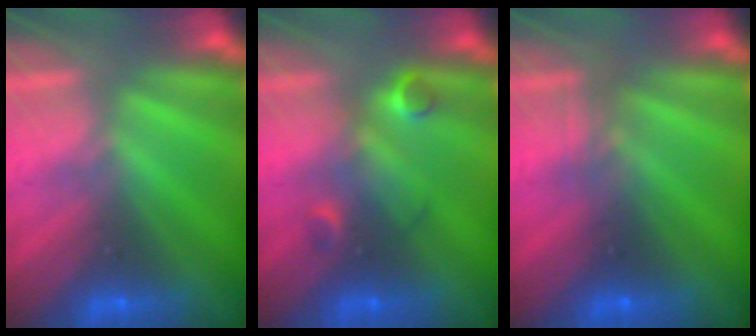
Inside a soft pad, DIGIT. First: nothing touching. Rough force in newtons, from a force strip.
{"total": 2.9}
{"total": 2.3}